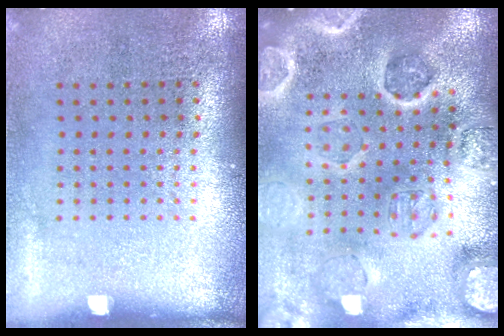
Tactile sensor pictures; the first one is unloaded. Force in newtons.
{"total": 3.7, "press": 3.5, "slide": 0.9}